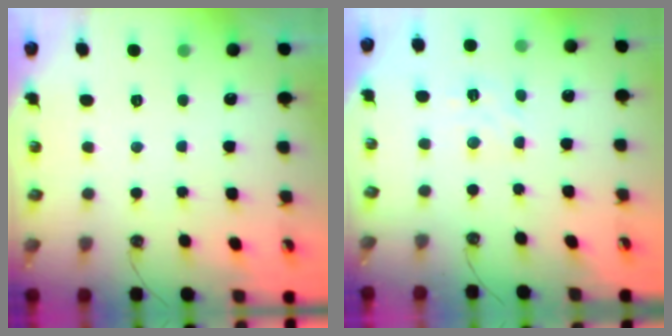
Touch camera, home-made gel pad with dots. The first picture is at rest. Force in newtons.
{"total": 6.4, "press": 6.4, "slide": 0.6}